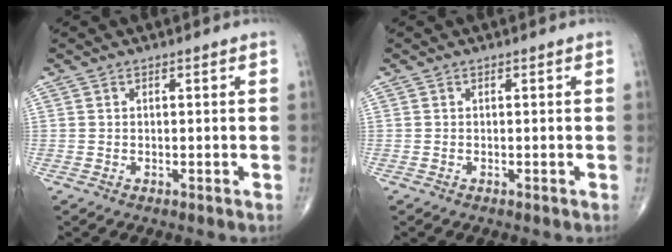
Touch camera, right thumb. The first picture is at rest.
{"total": 0.0}